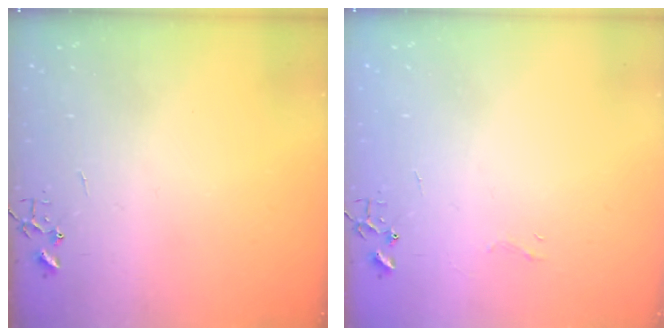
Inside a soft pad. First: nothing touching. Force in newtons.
{"total": 3.3, "press": 3.3, "slide": 0.3}